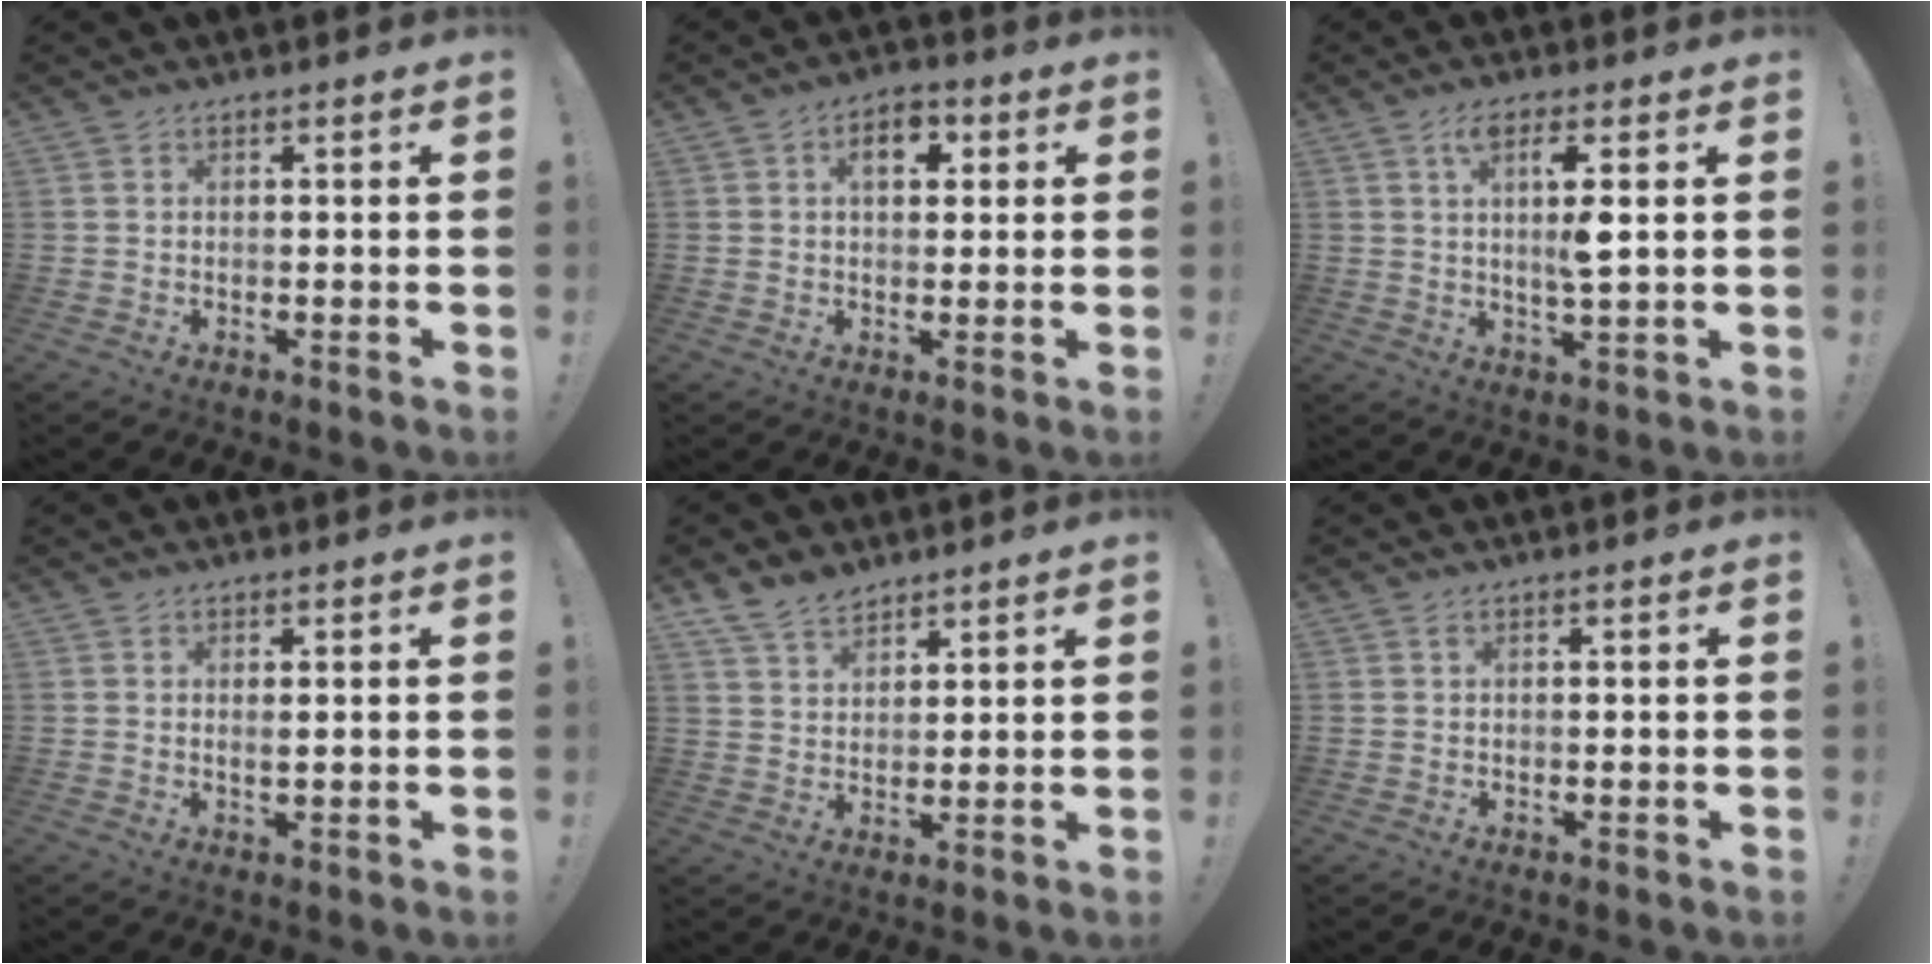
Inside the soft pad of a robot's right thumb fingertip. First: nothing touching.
{"total": 6.9, "force": [2.1, 4.1, 5.1], "torque": [-0.068, 0.003, 0.031]}
{"total": 7.7, "force": [2.4, 0.9, 7.2], "torque": [-0.127, -0.005, 0.034]}
{"total": 1.3, "force": [0.6, 0.2, 1.2], "torque": [-0.011, -0.005, 0.007]}
{"total": 7.2, "force": [5.8, 3.6, 2.3], "torque": [-0.047, -0.032, 0.113]}
{"total": 0.6, "force": [0.2, 0.1, 0.5], "torque": [-0.012, 0.001, 0.003]}